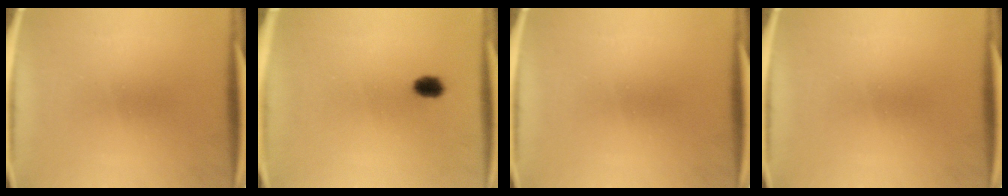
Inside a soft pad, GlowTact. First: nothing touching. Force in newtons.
{"total": 2.8}
{"total": 0.0}
{"total": 0.0}